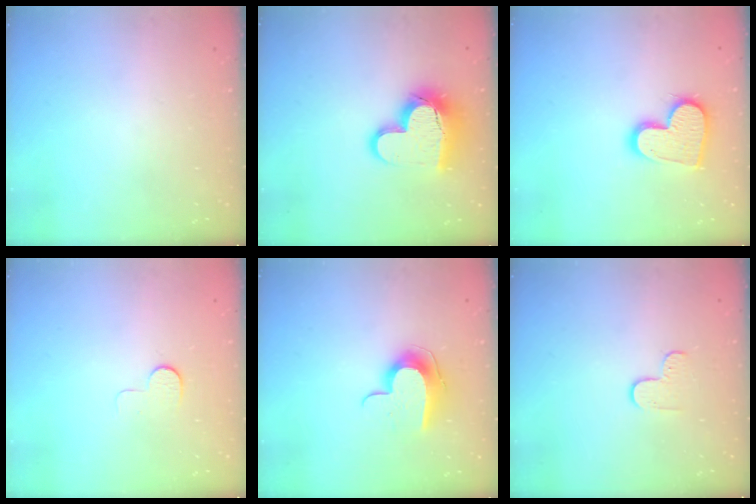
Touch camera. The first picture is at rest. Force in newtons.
{"total": 14.9, "press": 14.9, "slide": 1.2}
{"total": 14.9, "press": 14.9, "slide": 1.0}
{"total": 6.5, "press": 6.5, "slide": 0.5}
{"total": 9.7, "press": 9.7, "slide": 0.4}
{"total": 4.0, "press": 4.0, "slide": 0.3}